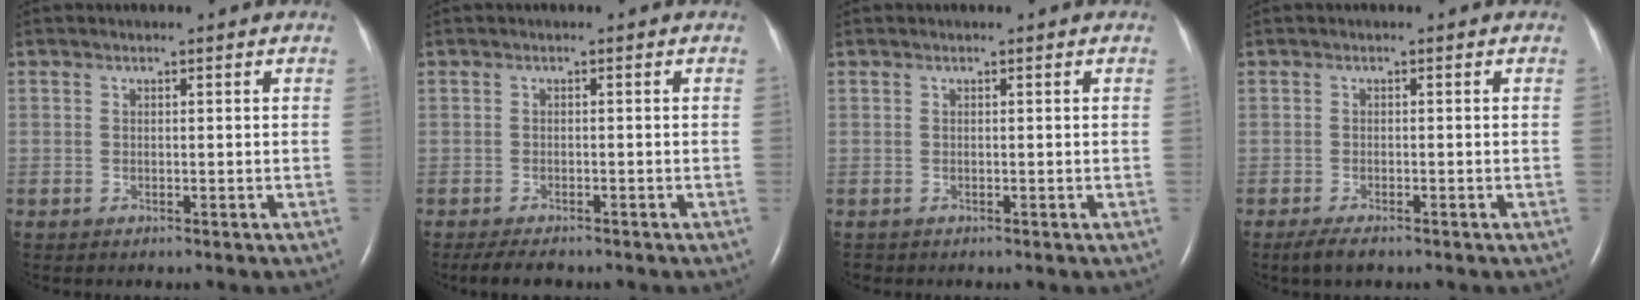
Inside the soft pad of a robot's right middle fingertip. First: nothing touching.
{"total": 3.8, "force": [-3.1, 1.2, 1.8], "torque": [-0.033, -0.009, -0.045]}
{"total": 0.0}
{"total": 2.6, "force": [-1.9, 0.7, 1.6], "torque": [-0.039, -0.007, -0.033]}